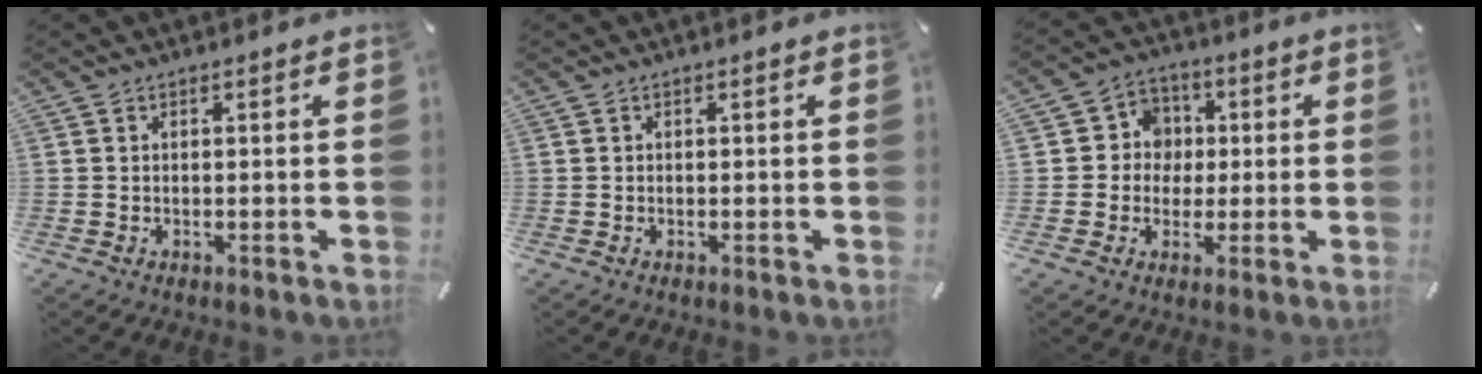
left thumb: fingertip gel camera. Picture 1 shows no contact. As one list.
[{"total": 0.0}, {"total": 7.4, "force": [-0.4, 7.3, 1.1], "torque": [-0.026, 0.013, -0.006]}]